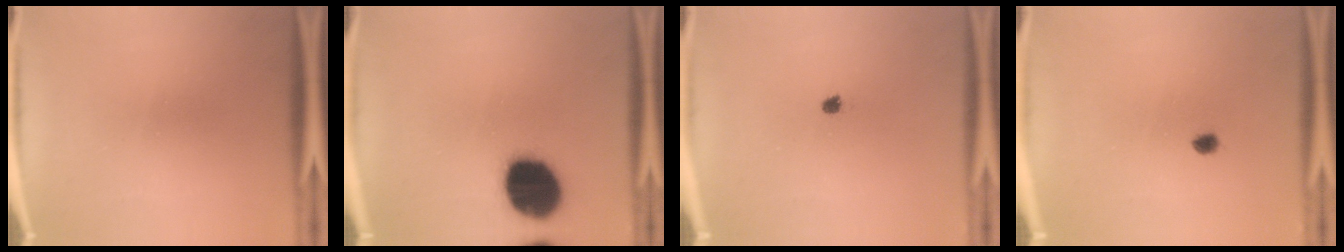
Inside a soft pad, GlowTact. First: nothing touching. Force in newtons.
{"total": 19.8}
{"total": 1.3}
{"total": 1.4}